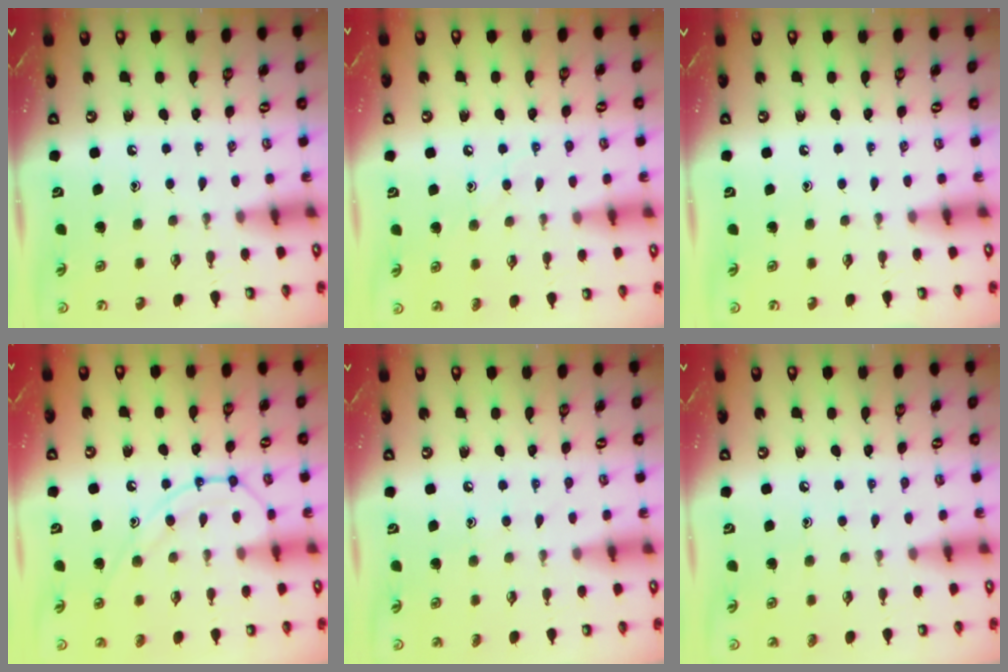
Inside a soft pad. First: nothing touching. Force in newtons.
{"total": 6.4, "press": 6.4, "slide": 0.4}
{"total": 0.0}
{"total": 13.2, "press": 13.2, "slide": 1.2}
{"total": 5.2, "press": 5.2, "slide": 0.4}
{"total": 5.0, "press": 5.0, "slide": 0.5}